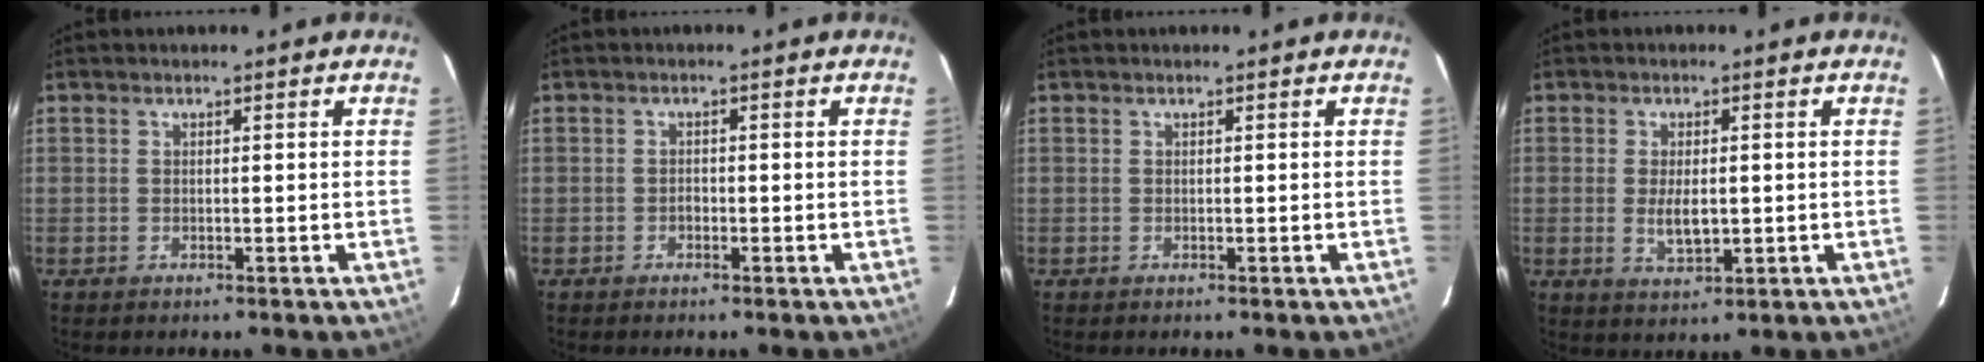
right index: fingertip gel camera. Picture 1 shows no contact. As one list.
[{"total": 0.9, "force": [-0.5, 0.6, 0.3], "torque": [-0.006, 0.003, -0.008]}, {"total": 0.0}, {"total": 4.9, "force": [-0.5, 2.3, 4.3], "torque": [-0.079, -0.010, -0.004]}]